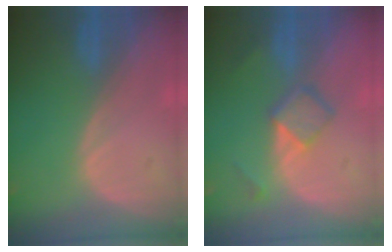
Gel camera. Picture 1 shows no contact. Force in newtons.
{"total": 5.0, "press": 4.6, "slide": 1.9}